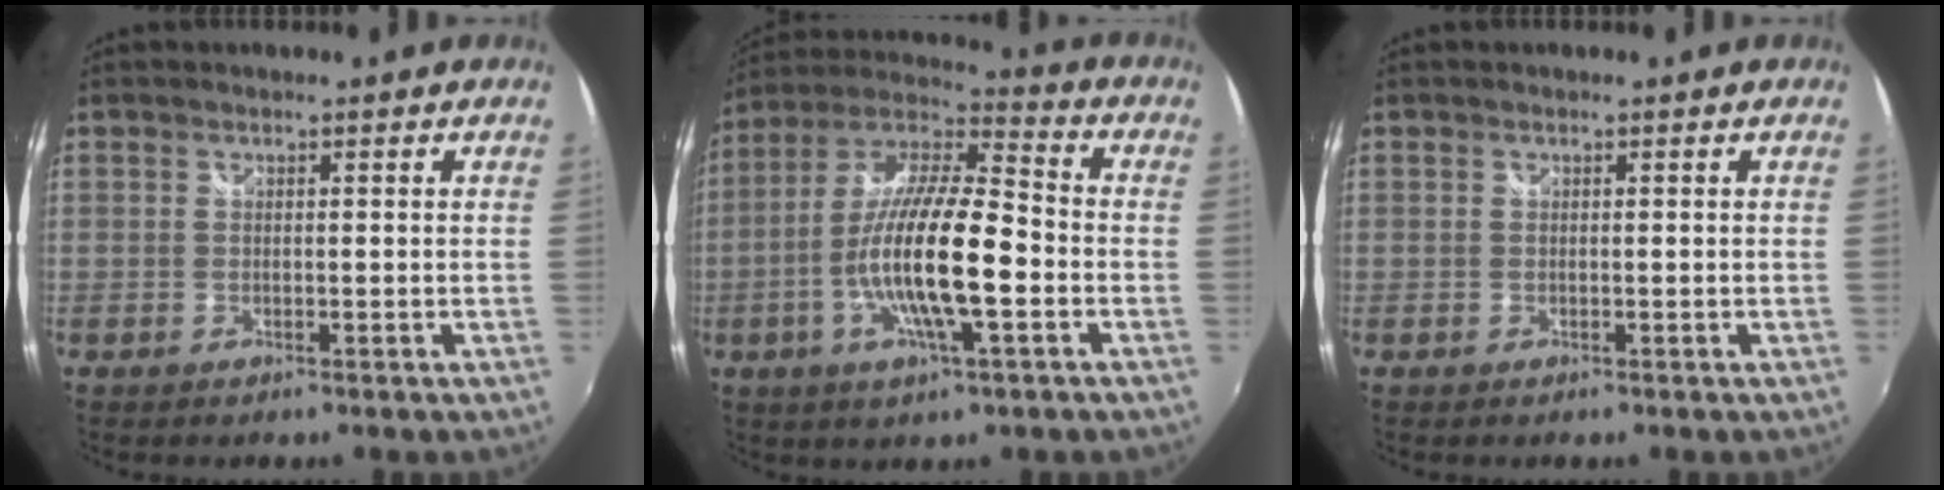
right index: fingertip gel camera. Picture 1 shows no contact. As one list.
[{"total": 17.2, "force": [-4.2, 3.6, 16.3], "torque": [-0.310, -0.008, -0.084]}, {"total": 0.0}]